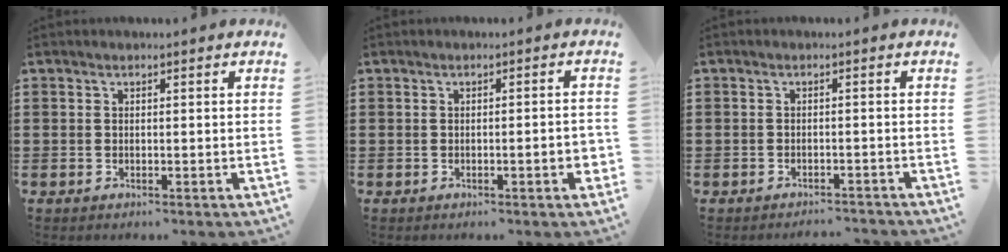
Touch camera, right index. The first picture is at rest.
{"total": 2.6, "force": [-0.6, 0.2, 2.5], "torque": [-0.039, -0.003, -0.010]}
{"total": 1.9, "force": [-1.9, 0.2, -0.2], "torque": [-0.002, 0.003, -0.044]}